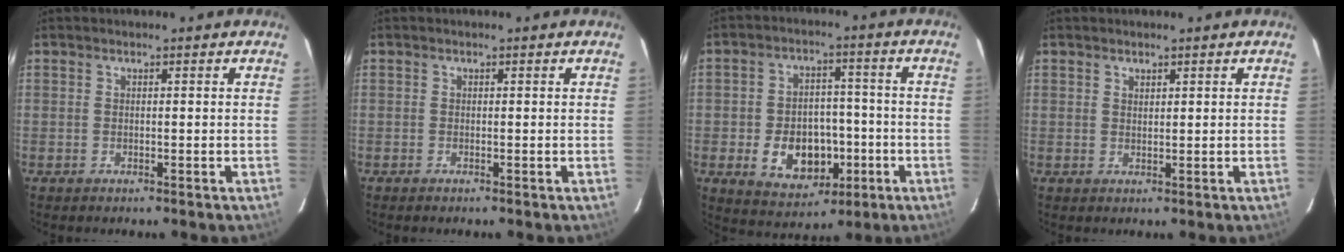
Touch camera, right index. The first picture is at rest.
{"total": 0.0}
{"total": 12.0, "force": [-3.9, 8.6, 7.4], "torque": [-0.155, 0.011, -0.041]}
{"total": 1.1, "force": [0.8, 0.6, 0.3], "torque": [-0.003, 0.002, 0.014]}